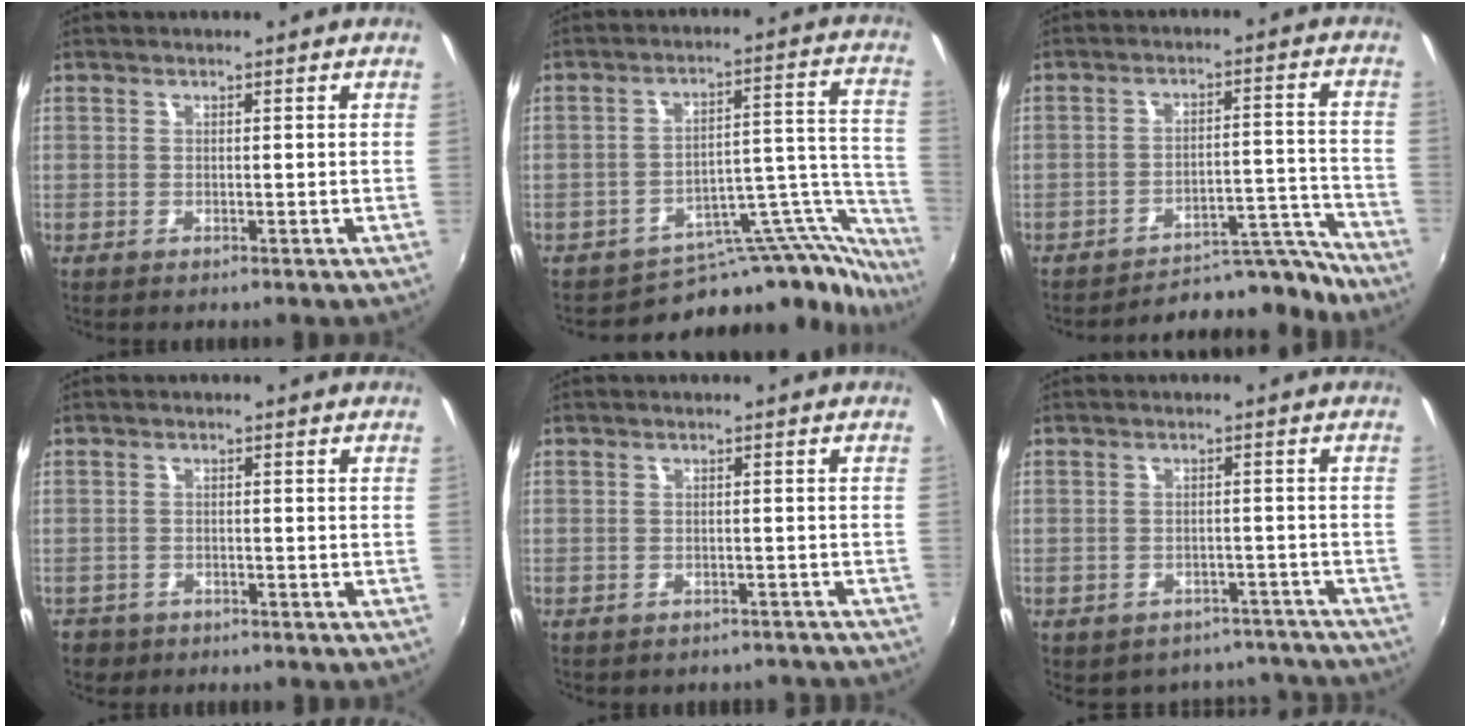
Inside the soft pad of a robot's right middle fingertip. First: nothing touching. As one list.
[{"total": 17.5, "force": [-15.9, 5.8, 4.5], "torque": [-0.035, 0.056, -0.225]}, {"total": 13.9, "force": [-13.6, 2.1, 2.0], "torque": [-0.027, 0.043, -0.184]}, {"total": 3.5, "force": [-2.4, 2.4, 0.9], "torque": [-0.033, -0.004, -0.037]}, {"total": 6.6, "force": [-5.9, 2.5, 1.6], "torque": [-0.033, -0.003, -0.063]}, {"total": 11.6, "force": [-9.9, 5.4, 2.5], "torque": [-0.058, 0.017, -0.105]}]